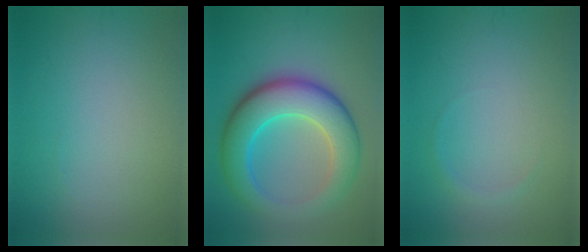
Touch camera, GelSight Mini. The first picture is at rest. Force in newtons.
{"total": 8.9, "press": 8.9, "slide": 0.1}
{"total": 0.7, "press": 0.7, "slide": 0.1}